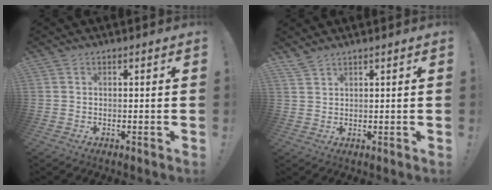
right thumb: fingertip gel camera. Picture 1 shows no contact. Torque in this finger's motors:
{"motor_torque": [-0.03, 0.00, -0.08, 0.35, 0.17]}